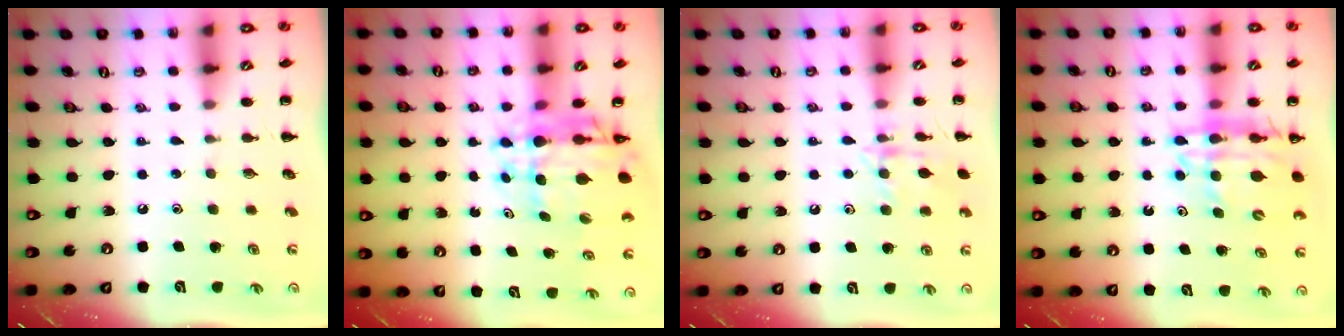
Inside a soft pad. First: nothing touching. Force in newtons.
{"total": 9.3, "press": 8.7, "slide": 3.2}
{"total": 10.9, "press": 10.9, "slide": 0.7}
{"total": 14.2, "press": 13.6, "slide": 3.8}